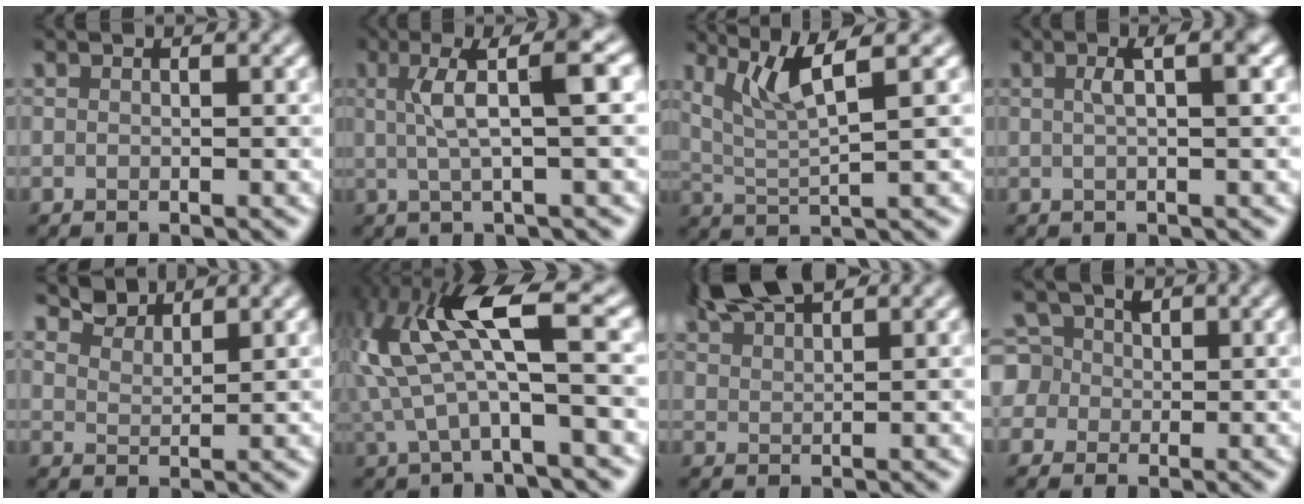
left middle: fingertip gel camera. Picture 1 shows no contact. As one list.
[{"total": 5.4, "force": [1.1, 0.9, 5.2], "torque": [-0.079, 0.016, 0.017]}, {"total": 4.9, "force": [2.7, 0.8, 4.0], "torque": [-0.071, 0.004, 0.052]}, {"total": 3.0, "force": [0.7, 0.7, 2.8], "torque": [-0.035, 0.016, 0.005]}, {"total": 2.7, "force": [2.6, 0.6, 0.5], "torque": [-0.009, 0.001, 0.048]}, {"total": 8.3, "force": [2.3, 2.3, 7.7], "torque": [-0.168, 0.007, 0.043]}, {"total": 4.6, "force": [4.1, 0.9, 2.0], "torque": [-0.032, 0.014, 0.076]}, {"total": 5.2, "force": [1.4, 4.7, 1.8], "torque": [-0.042, 0.034, 0.001]}]